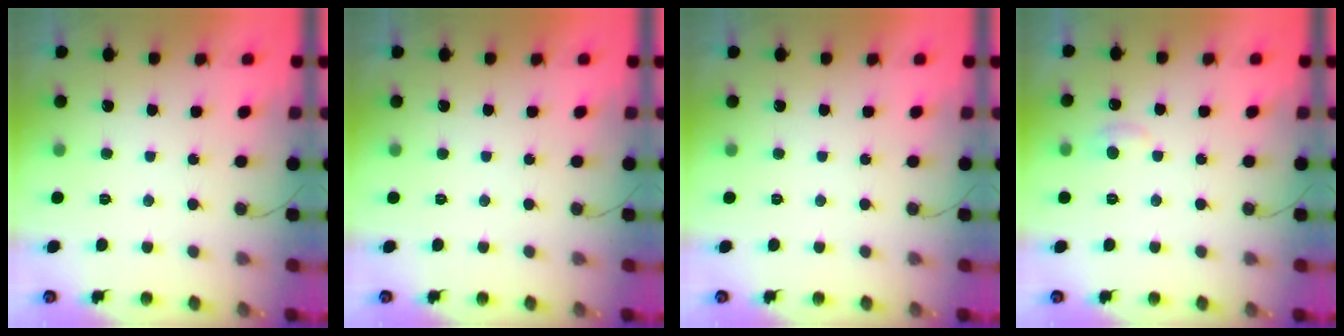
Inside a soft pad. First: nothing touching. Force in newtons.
{"total": 0.0}
{"total": 0.0}
{"total": 4.9, "press": 4.8, "slide": 0.6}